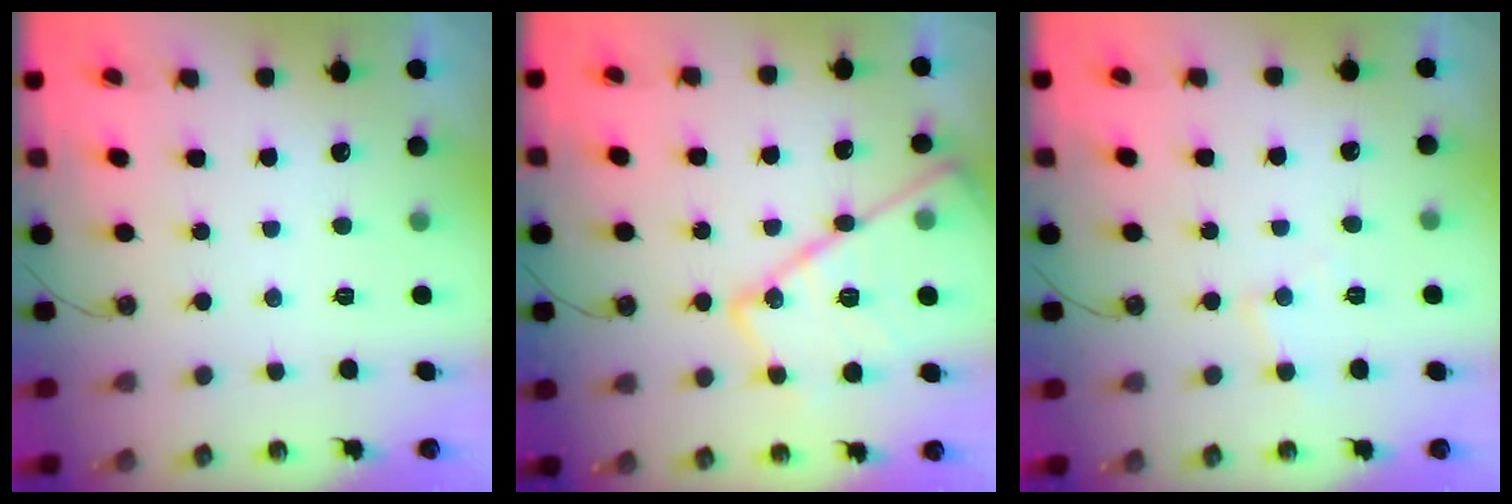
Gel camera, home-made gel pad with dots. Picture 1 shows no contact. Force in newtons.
{"total": 22.0, "press": 21.9, "slide": 1.9}
{"total": 5.1, "press": 5.1, "slide": 0.5}